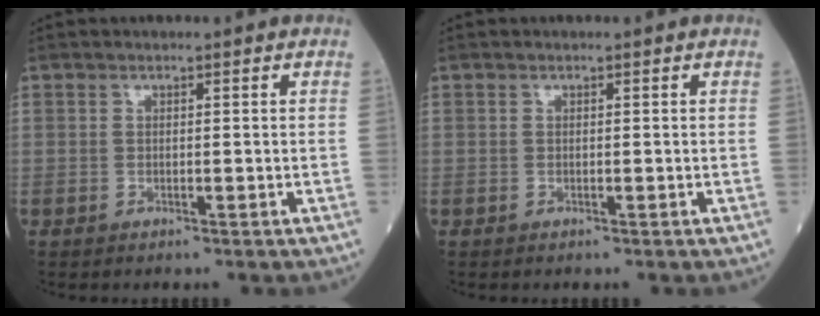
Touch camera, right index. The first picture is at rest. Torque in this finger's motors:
{"motor_torque": [0.00, 0.00, 0.00, -0.01]}